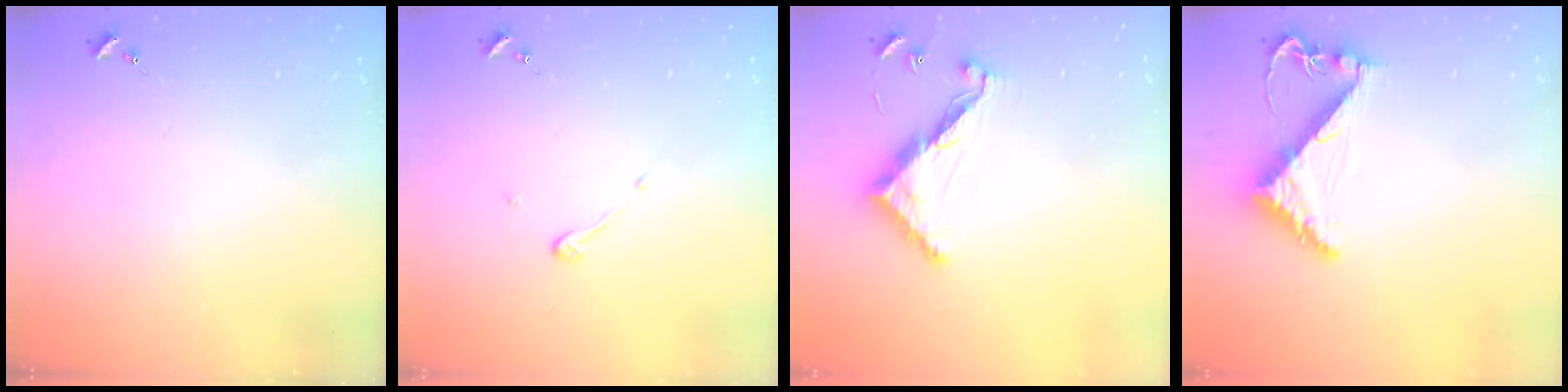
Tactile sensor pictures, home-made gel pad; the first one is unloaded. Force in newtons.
{"total": 3.9, "press": 3.9, "slide": 0.3}
{"total": 10.9, "press": 10.9, "slide": 0.4}
{"total": 7.9, "press": 7.9, "slide": 0.8}